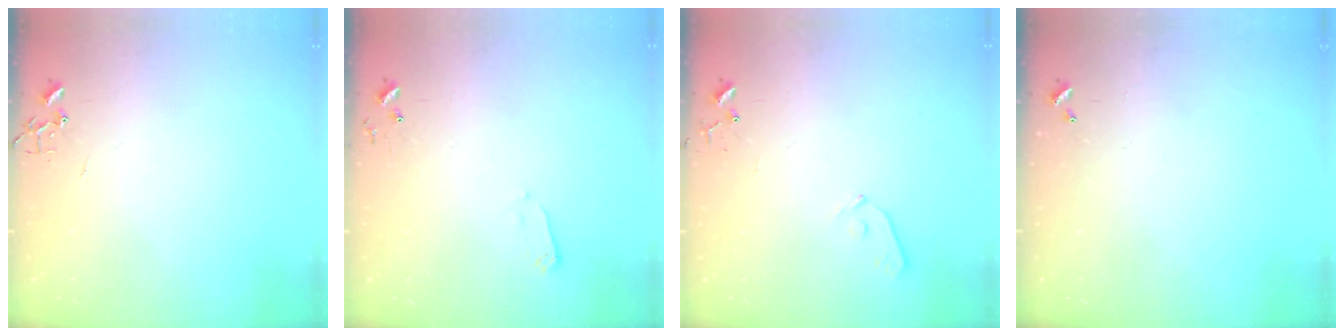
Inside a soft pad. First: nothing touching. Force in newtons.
{"total": 2.4, "press": 2.4, "slide": 0.4}
{"total": 5.5, "press": 5.5, "slide": 0.5}
{"total": 0.0}